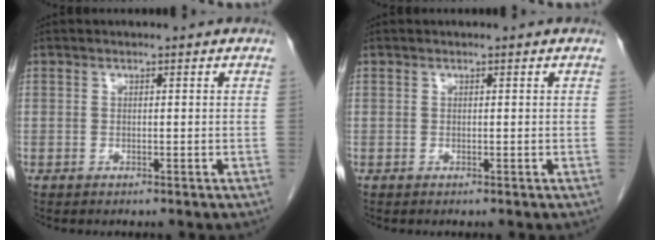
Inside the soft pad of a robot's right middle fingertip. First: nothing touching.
{"total": 0.0}